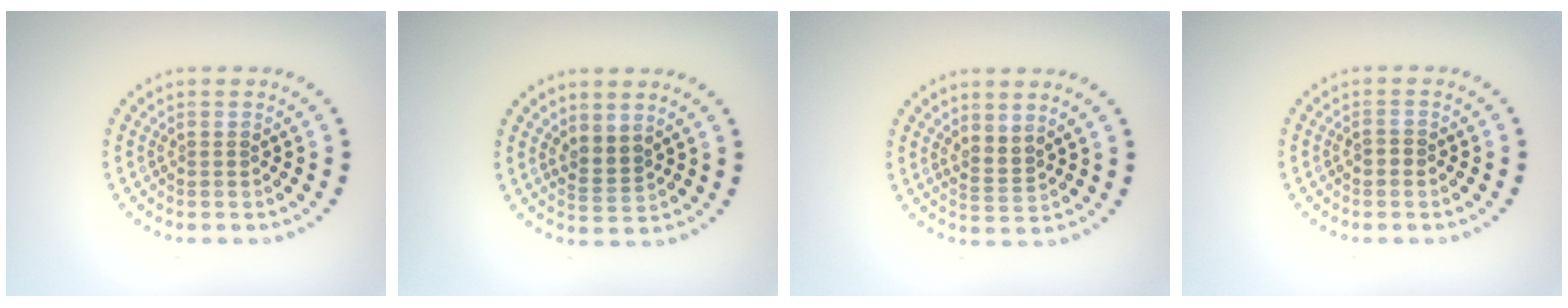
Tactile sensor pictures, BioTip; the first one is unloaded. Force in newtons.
{"total": 1.9, "press": 1.5, "slide": 1.2}
{"total": 2.0, "press": 1.4, "slide": 1.4}
{"total": 0.8, "press": 0.8, "slide": 0.1}